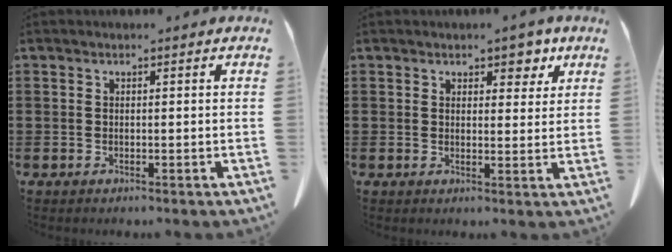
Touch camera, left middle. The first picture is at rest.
{"total": 4.3, "force": [3.3, 2.0, 2.0], "torque": [-0.015, -0.011, 0.053]}